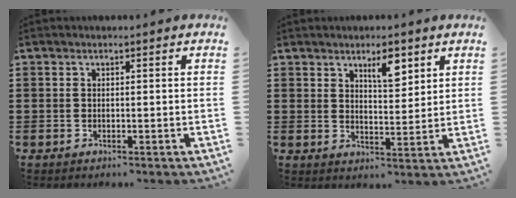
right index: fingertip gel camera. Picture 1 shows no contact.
{"total": 4.8, "force": [3.1, 1.8, 3.2], "torque": [-0.045, -0.003, 0.049]}